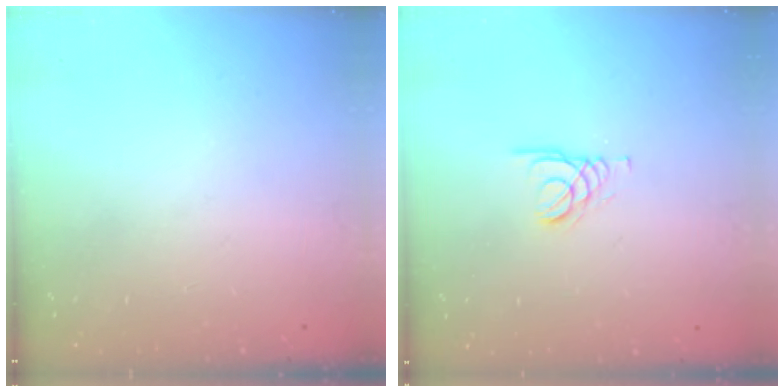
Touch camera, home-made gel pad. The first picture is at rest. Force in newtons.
{"total": 1.4, "press": 1.4, "slide": 0.2}